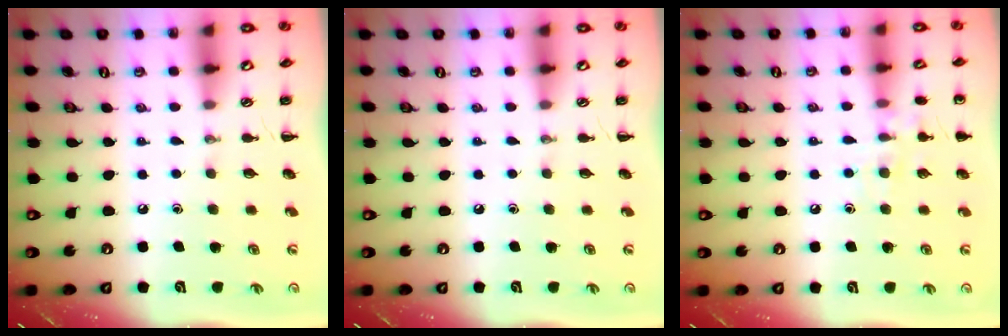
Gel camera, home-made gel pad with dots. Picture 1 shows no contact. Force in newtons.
{"total": 0.0}
{"total": 8.7, "press": 8.5, "slide": 1.9}